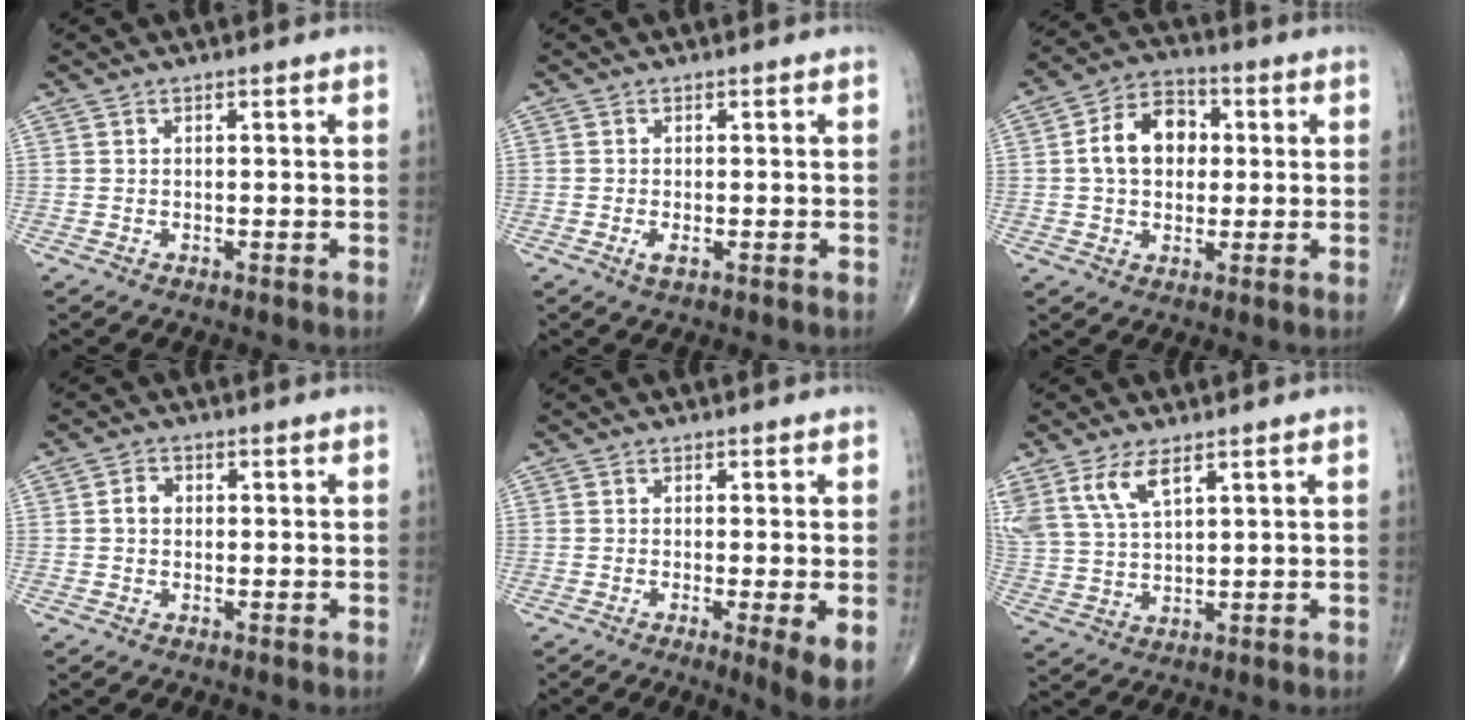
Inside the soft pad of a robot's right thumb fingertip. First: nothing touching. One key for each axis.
{"total": 1.5, "fx": -0.5, "fy": 0.5, "fz": 1.3, "tx": -0.030, "ty": -0.005, "tz": -0.010}
{"total": 10.8, "fx": 1.2, "fy": 7.9, "fz": 7.3, "tx": -0.103, "ty": 0.019, "tz": 0.012}
{"total": 2.3, "fx": 0.0, "fy": 1.9, "fz": 1.3, "tx": -0.016, "ty": 0.008, "tz": -0.004}
{"total": 5.5, "fx": -1.1, "fy": 0.7, "fz": 5.3, "tx": -0.089, "ty": -0.019, "tz": -0.020}
{"total": 8.5, "fx": 4.9, "fy": 3.5, "fz": 6.0, "tx": -0.128, "ty": -0.011, "tz": 0.107}